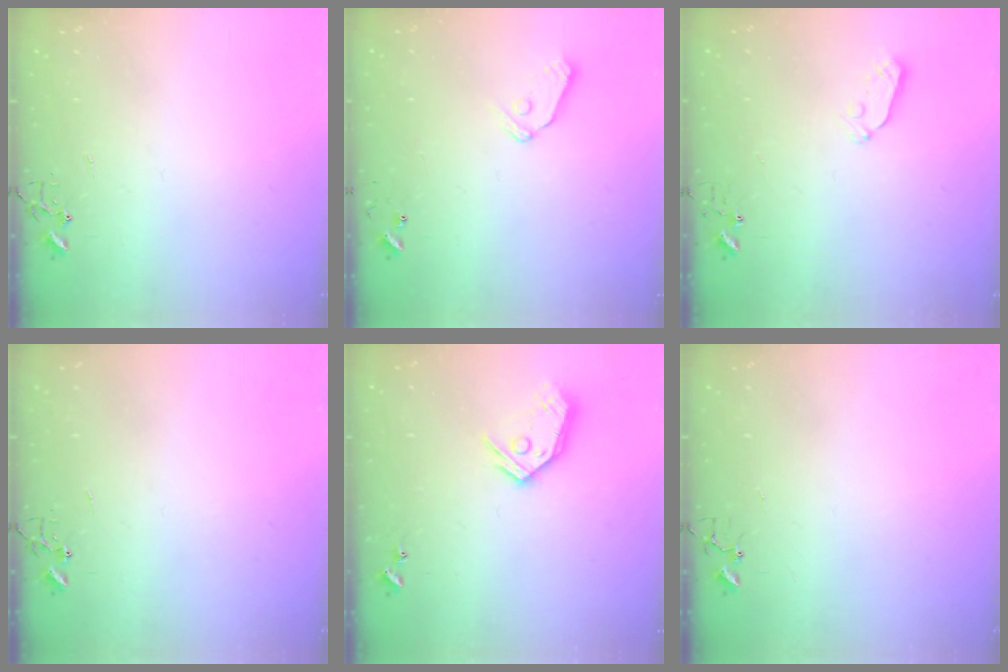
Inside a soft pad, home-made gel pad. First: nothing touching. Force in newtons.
{"total": 7.1, "press": 7.1, "slide": 0.5}
{"total": 3.9, "press": 3.8, "slide": 0.6}
{"total": 0.0}
{"total": 12.2, "press": 12.1, "slide": 1.5}
{"total": 3.8, "press": 3.7, "slide": 0.3}